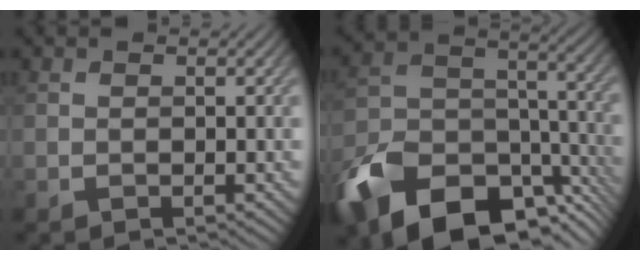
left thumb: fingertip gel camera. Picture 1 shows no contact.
{"total": 17.4, "force": [-11.2, 9.7, 9.1], "torque": [-0.222, -0.054, -0.174]}